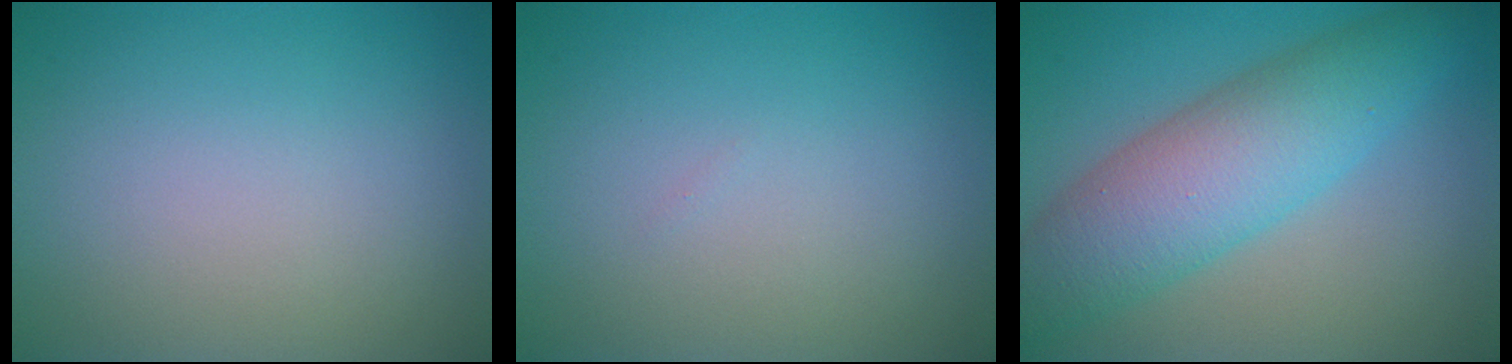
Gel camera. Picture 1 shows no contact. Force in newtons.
{"total": 0.0}
{"total": 7.8, "press": 7.8, "slide": 0.1}